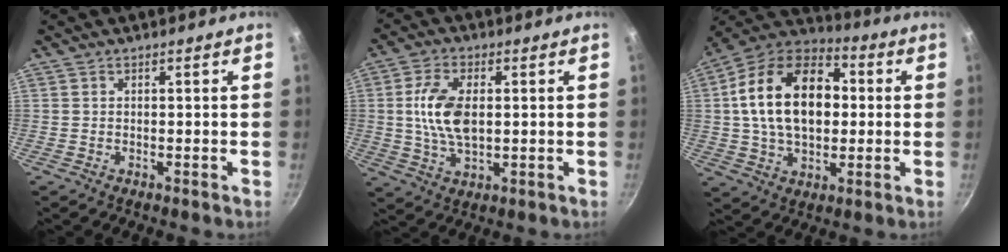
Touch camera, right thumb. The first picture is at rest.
{"total": 9.9, "force": [0.9, 5.4, 8.2], "torque": [-0.156, 0.001, 0.017]}
{"total": 21.1, "force": [2.1, 13.8, 15.8], "torque": [-0.241, 0.029, 0.023]}